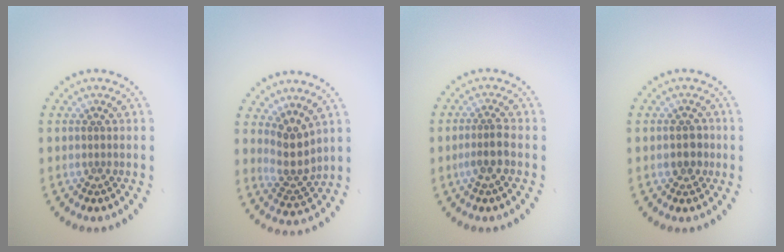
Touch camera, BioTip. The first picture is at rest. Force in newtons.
{"total": 3.2, "press": 2.4, "slide": 2.1}
{"total": 2.0, "press": 1.7, "slide": 1.0}
{"total": 1.9, "press": 1.8, "slide": 0.7}